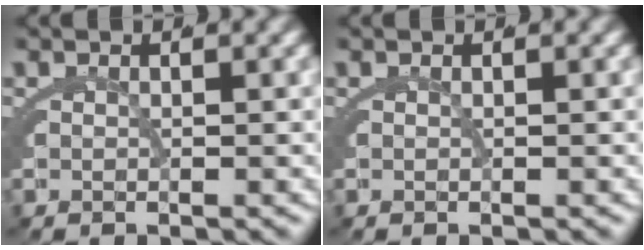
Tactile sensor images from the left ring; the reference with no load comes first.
{"total": 0.0}